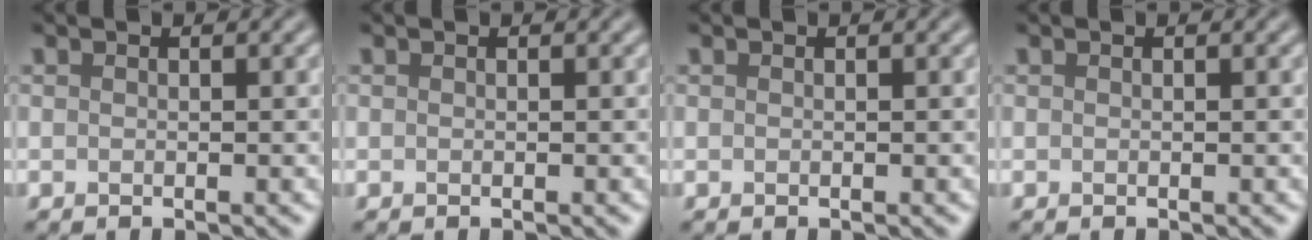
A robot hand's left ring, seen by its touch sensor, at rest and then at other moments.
{"total": 0.0}
{"total": 0.0}
{"total": 0.0}